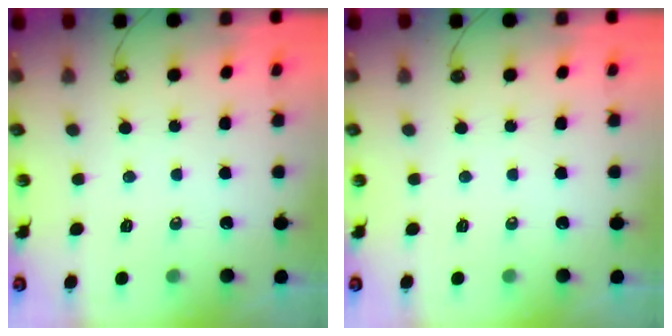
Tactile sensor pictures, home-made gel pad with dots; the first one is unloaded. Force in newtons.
{"total": 0.0}